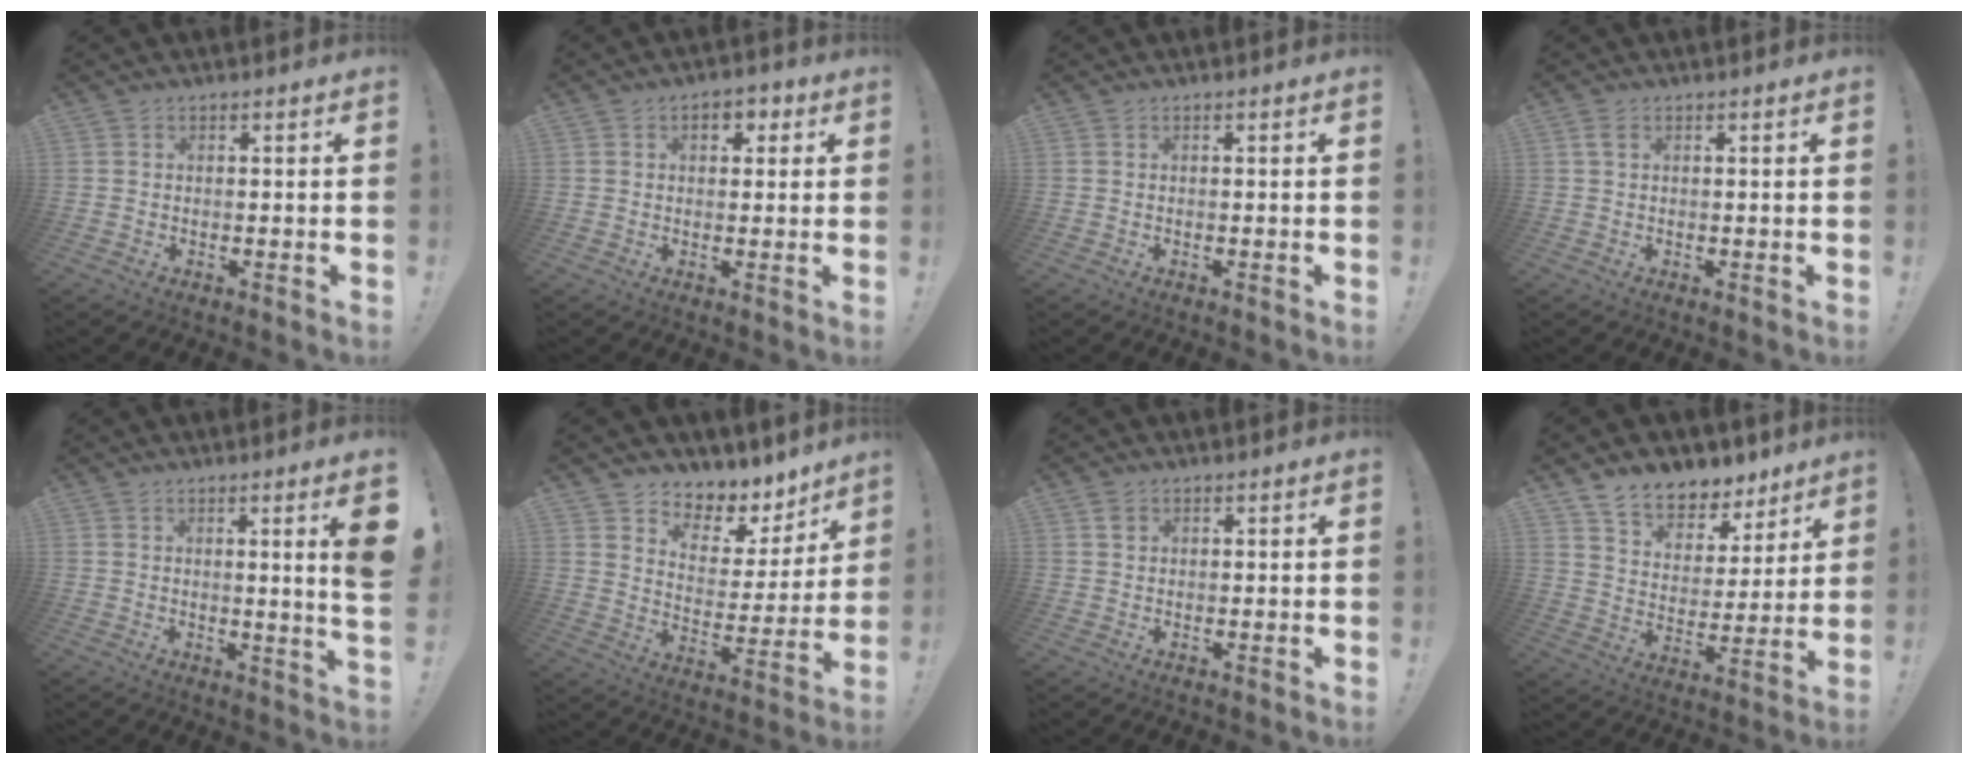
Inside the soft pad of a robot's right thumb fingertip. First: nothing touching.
{"total": 4.3, "force": [1.2, 3.1, 2.7], "torque": [-0.028, 0.006, 0.017]}
{"total": 0.0}
{"total": 1.4, "force": [0.6, 0.8, 1.0], "torque": [-0.018, 0.002, 0.010]}
{"total": 7.6, "force": [2.0, -0.8, 7.2], "torque": [-0.101, -0.022, 0.027]}
{"total": 7.0, "force": [5.2, 4.4, 1.5], "torque": [-0.015, -0.062, 0.095]}
{"total": 1.4, "force": [0.8, 1.1, 0.4], "torque": [0.008, -0.005, 0.012]}
{"total": 9.7, "force": [8.2, 4.8, 2.0], "torque": [-0.037, -0.073, 0.153]}